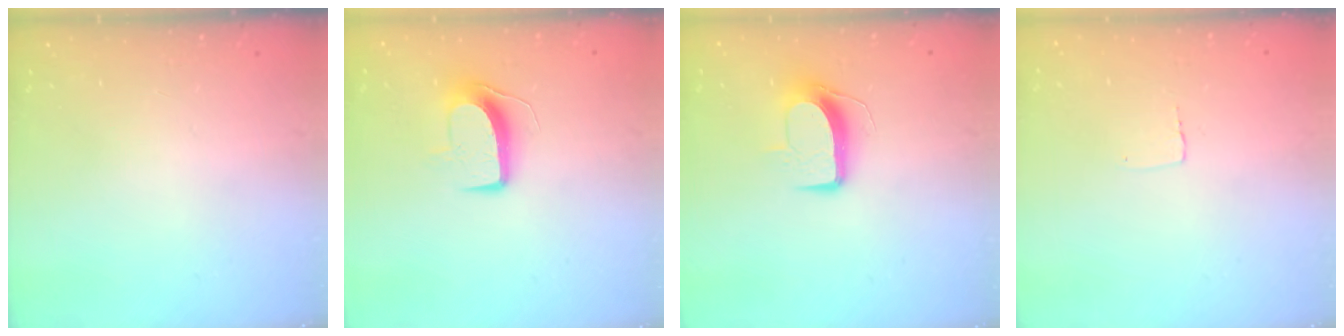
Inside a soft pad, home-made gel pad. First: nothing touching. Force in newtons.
{"total": 9.2, "press": 9.2, "slide": 0.4}
{"total": 9.9, "press": 9.9, "slide": 0.3}
{"total": 2.3, "press": 2.3, "slide": 0.1}